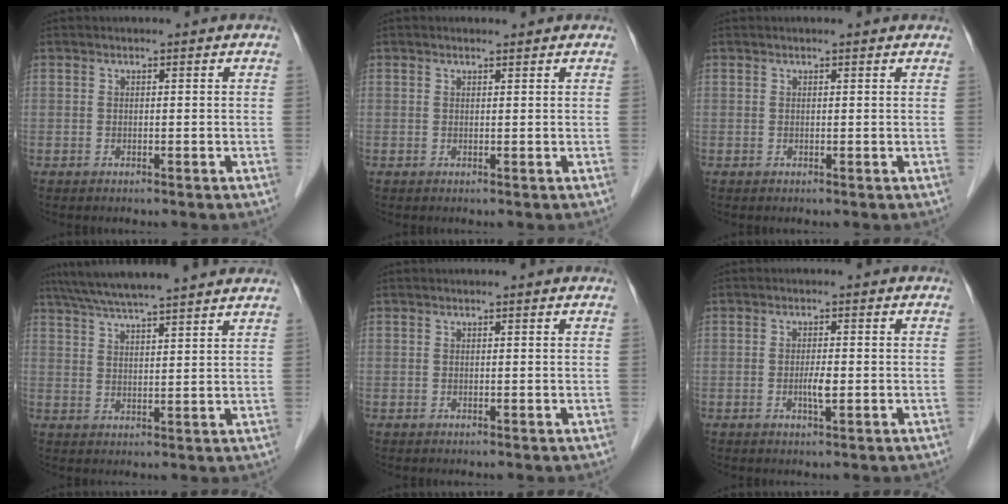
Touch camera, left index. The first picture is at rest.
{"total": 0.7, "force": [0.6, 0.2, 0.2], "torque": [-0.014, 0.000, 0.010]}
{"total": 1.6, "force": [1.5, 0.1, 0.5], "torque": [-0.015, 0.012, 0.016]}
{"total": 16.2, "force": [14.1, 0.6, 7.9], "torque": [-0.137, 0.042, 0.202]}
{"total": 0.7, "force": [0.7, 0.0, 0.2], "torque": [-0.009, 0.007, 0.010]}
{"total": 2.2, "force": [-0.4, 0.3, 2.1], "torque": [-0.043, -0.002, -0.006]}